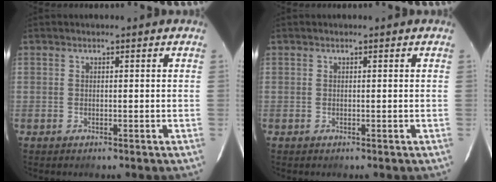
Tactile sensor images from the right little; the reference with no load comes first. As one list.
[{"total": 0.0}]